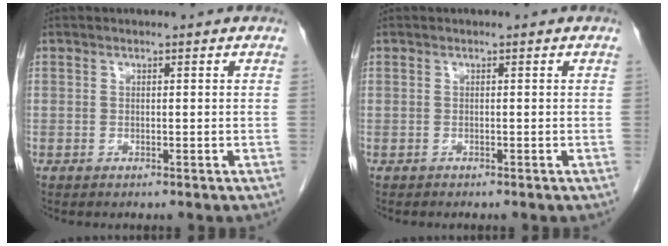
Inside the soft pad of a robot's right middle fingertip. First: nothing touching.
{"total": 0.5, "force": [-0.5, 0.2, 0.1], "torque": [-0.009, 0.000, -0.008]}